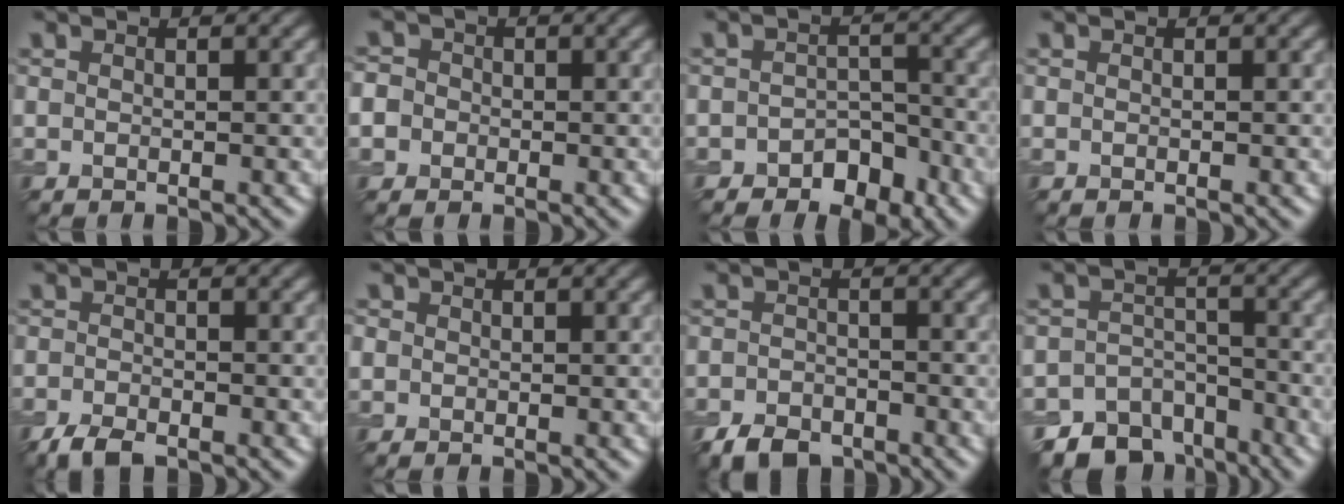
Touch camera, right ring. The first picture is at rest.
{"total": 4.4, "force": [-0.5, 4.1, 1.5], "torque": [-0.019, 0.020, -0.046]}
{"total": 3.4, "force": [-2.1, 2.2, 1.6], "torque": [-0.016, 0.004, -0.034]}
{"total": 0.0}
{"total": 2.4, "force": [-1.8, 1.0, 1.3], "torque": [-0.028, -0.001, -0.039]}
{"total": 1.5, "force": [0.4, 1.4, 0.3], "torque": [-0.007, 0.004, 0.001]}
{"total": 3.4, "force": [-2.4, 2.0, 1.3], "torque": [-0.019, -0.002, -0.051]}
{"total": 8.1, "force": [-6.2, 4.8, 2.1], "torque": [-0.017, -0.015, -0.093]}